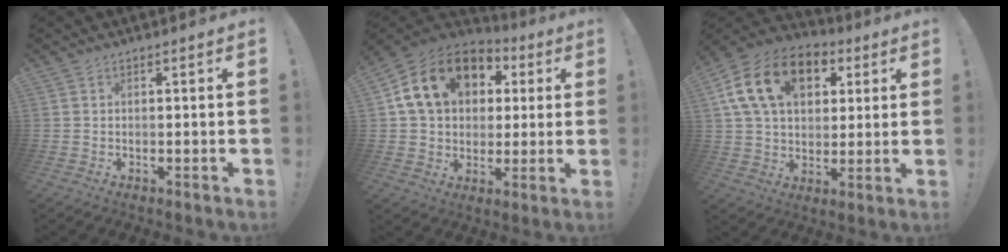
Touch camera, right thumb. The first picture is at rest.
{"total": 19.1, "force": [6.6, 14.2, 11.0], "torque": [-0.167, -0.004, 0.129]}
{"total": 19.3, "force": [7.3, 13.2, 12.0], "torque": [-0.203, -0.012, 0.134]}